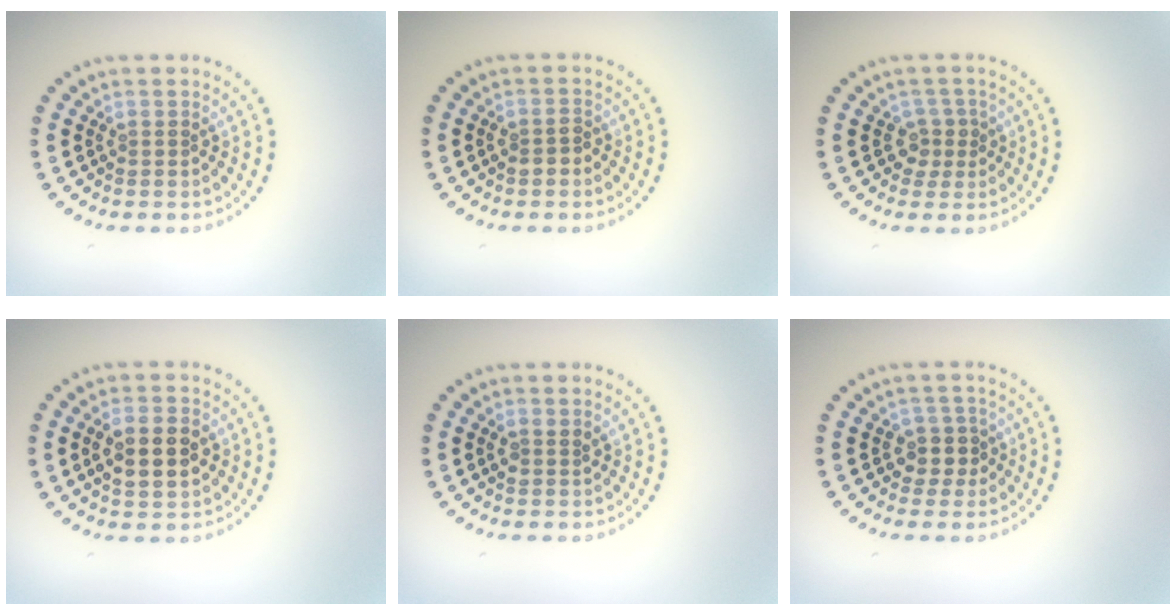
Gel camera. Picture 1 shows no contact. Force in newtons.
{"total": 1.4, "press": 1.3, "slide": 0.4}
{"total": 1.8, "press": 1.3, "slide": 1.3}
{"total": 4.1, "press": 4.1, "slide": 0.3}
{"total": 1.2, "press": 1.1, "slide": 0.4}
{"total": 2.4, "press": 2.0, "slide": 1.3}